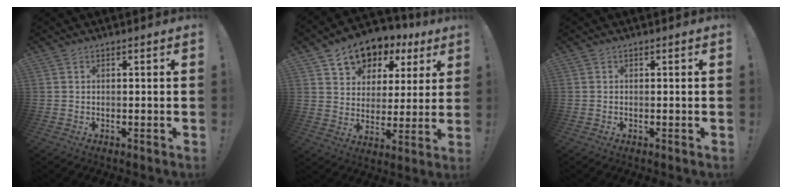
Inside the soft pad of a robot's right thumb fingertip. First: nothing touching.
{"total": 10.3, "force": [6.6, 7.1, 3.4], "torque": [-0.054, -0.049, 0.122]}
{"total": 0.0}